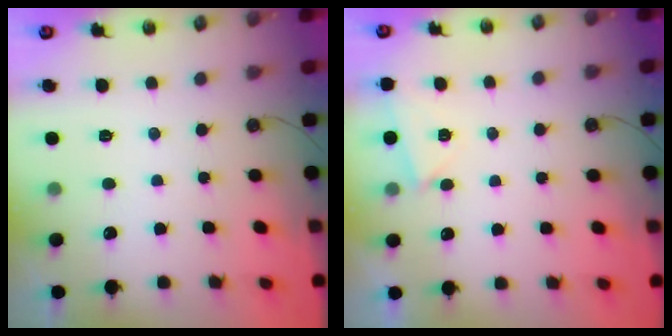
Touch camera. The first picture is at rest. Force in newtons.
{"total": 2.6, "press": 1.5, "slide": 2.1}